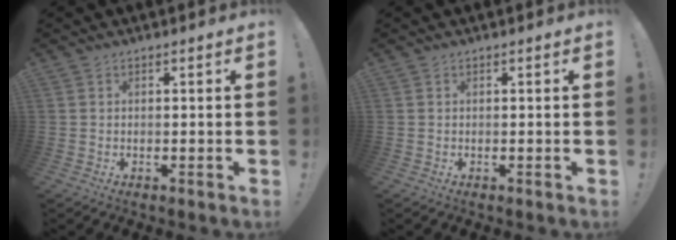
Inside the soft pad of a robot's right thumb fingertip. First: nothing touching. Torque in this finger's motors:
{"motor_torque": [0.00, 0.00, 0.03, 0.02, 0.02]}